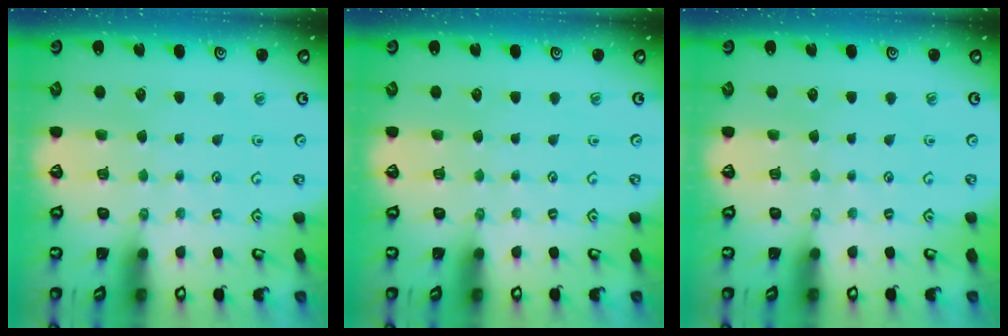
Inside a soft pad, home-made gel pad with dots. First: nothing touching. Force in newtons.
{"total": 0.0}
{"total": 0.0}